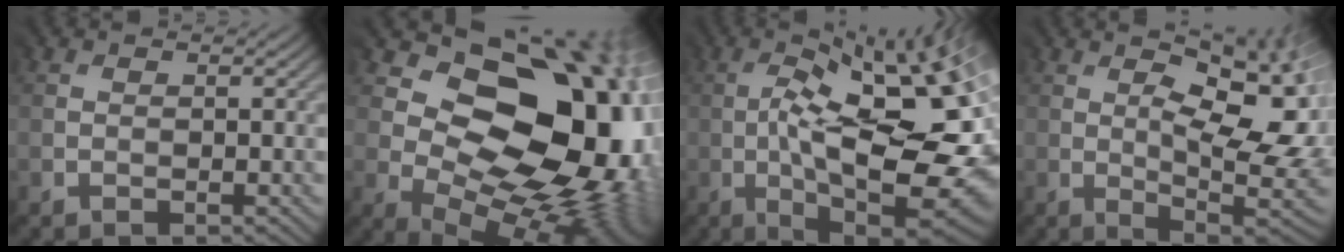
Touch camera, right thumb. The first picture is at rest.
{"total": 17.4, "force": [1.7, 12.4, 12.0], "torque": [-0.121, -0.009, 0.063]}
{"total": 17.0, "force": [-3.0, 5.2, 15.9], "torque": [-0.232, 0.001, -0.041]}
{"total": 13.9, "force": [0.6, 5.5, 12.8], "torque": [-0.180, 0.025, 0.034]}